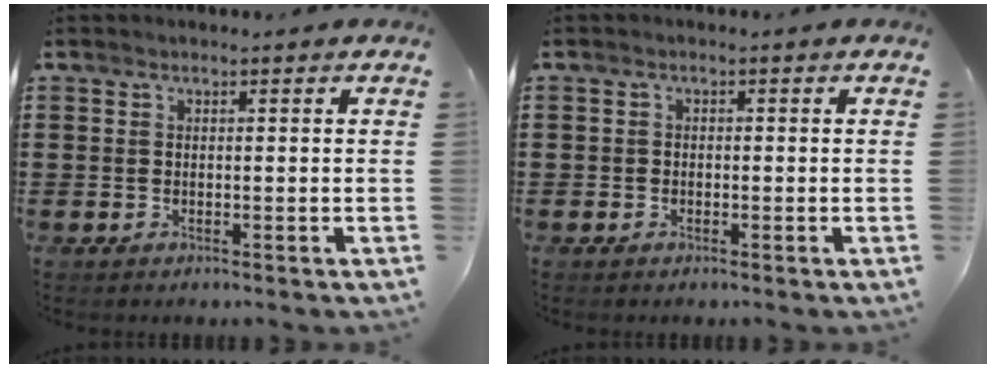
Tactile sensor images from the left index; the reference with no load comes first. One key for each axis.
{"total": 1.0, "fx": -0.7, "fy": 0.7, "fz": 0.1, "tx": -0.005, "ty": 0.002, "tz": -0.016}